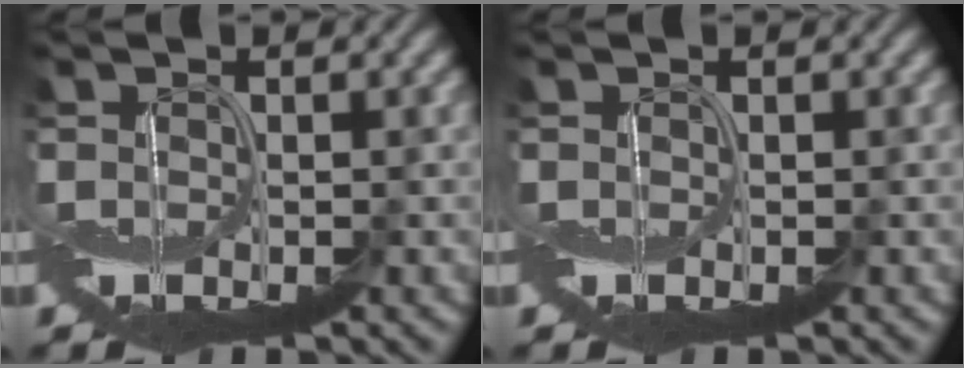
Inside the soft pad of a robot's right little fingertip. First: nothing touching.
{"total": 0.0}